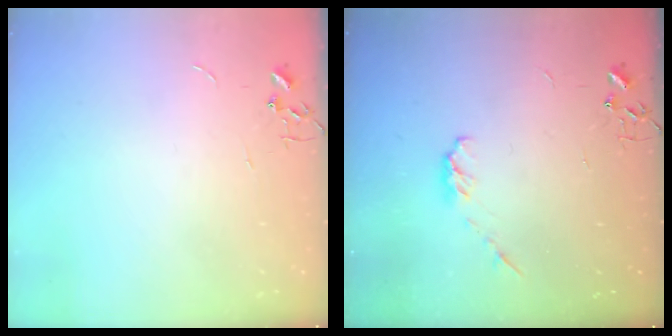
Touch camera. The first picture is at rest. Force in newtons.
{"total": 4.6, "press": 4.5, "slide": 0.7}